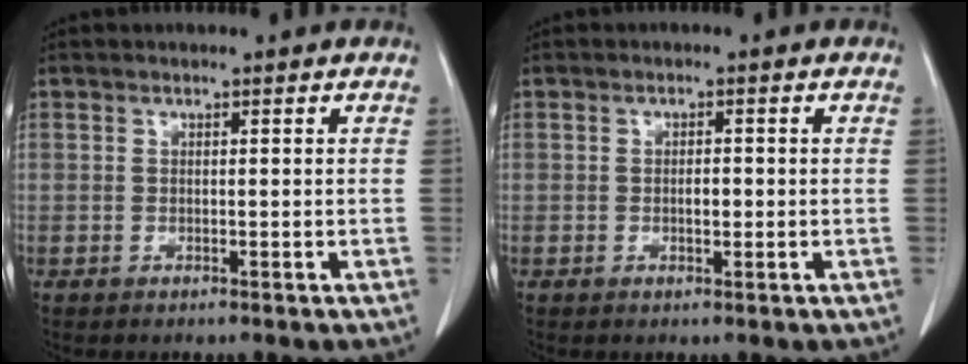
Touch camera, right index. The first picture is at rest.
{"total": 1.6, "force": [-0.2, 0.7, 1.5], "torque": [-0.026, 0.001, -0.002]}